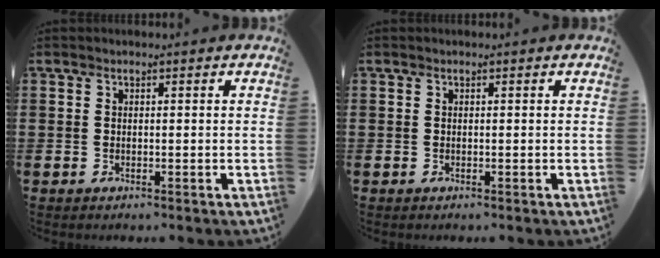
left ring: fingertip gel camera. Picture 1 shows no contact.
{"total": 0.0}